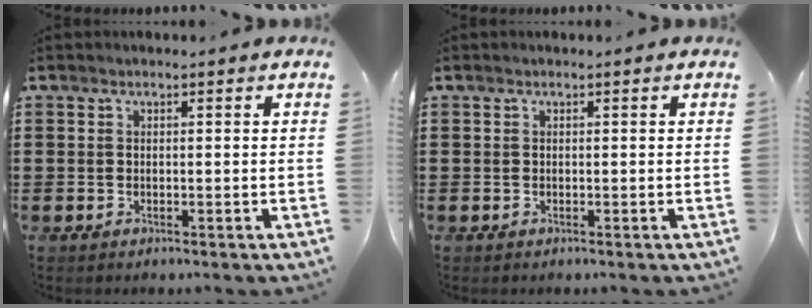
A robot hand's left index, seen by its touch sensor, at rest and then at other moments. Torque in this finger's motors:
{"motor_torque": [0.07, -0.03, 0.00, 0.01]}